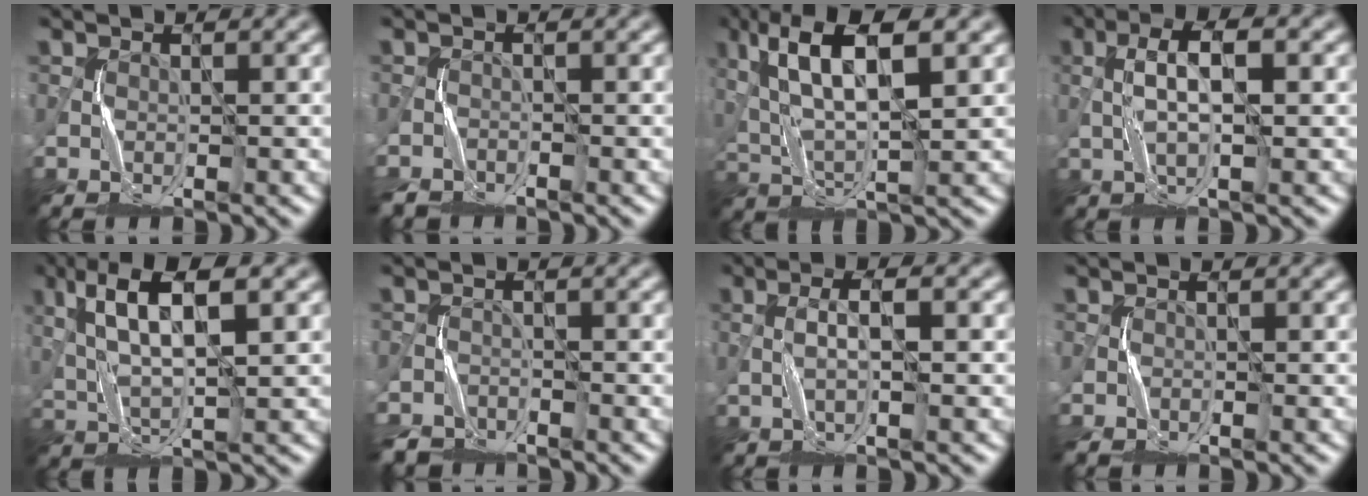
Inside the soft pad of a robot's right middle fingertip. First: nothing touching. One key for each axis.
{"total": 2.0, "fx": -1.9, "fy": 0.4, "fz": -0.1, "tx": 0.003, "ty": -0.010, "tz": -0.043}
{"total": 8.2, "fx": 3.4, "fy": 2.3, "fz": 7.1, "tx": -0.141, "ty": 0.011, "tz": 0.067}
{"total": 3.7, "fx": 0.5, "fy": 0.8, "fz": 3.5, "tx": -0.073, "ty": 0.010, "tz": 0.007}
{"total": 6.4, "fx": 2.6, "fy": 1.6, "fz": 5.7, "tx": -0.112, "ty": 0.006, "tz": 0.050}
{"total": 3.5, "fx": -3.3, "fy": 1.0, "fz": 0.0, "tx": 0.009, "ty": -0.019, "tz": -0.064}
{"total": 2.0, "fx": 0.0, "fy": 0.1, "fz": 2.0, "tx": -0.036, "ty": 0.007, "tz": 0.000}
{"total": 1.1, "fx": -1.1, "fy": 0.0, "fz": 0.1, "tx": -0.005, "ty": -0.005, "tz": -0.025}